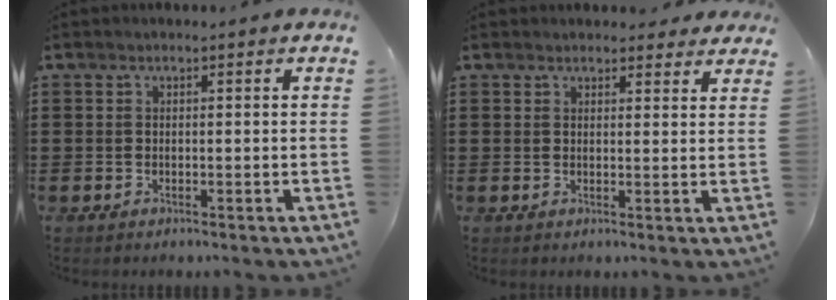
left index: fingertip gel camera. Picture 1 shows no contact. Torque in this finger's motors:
{"motor_torque": [2.14, 0.00, 0.64, 0.04]}